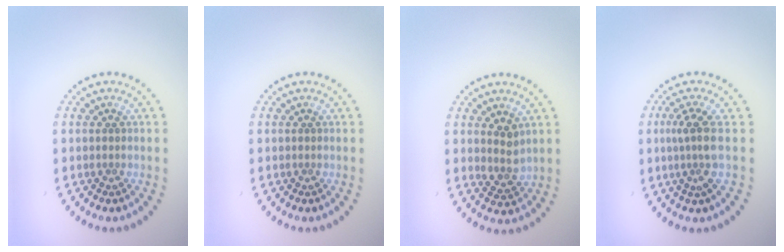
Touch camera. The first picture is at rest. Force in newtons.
{"total": 0.0}
{"total": 2.0, "press": 1.7, "slide": 1.1}
{"total": 2.7, "press": 2.0, "slide": 1.8}